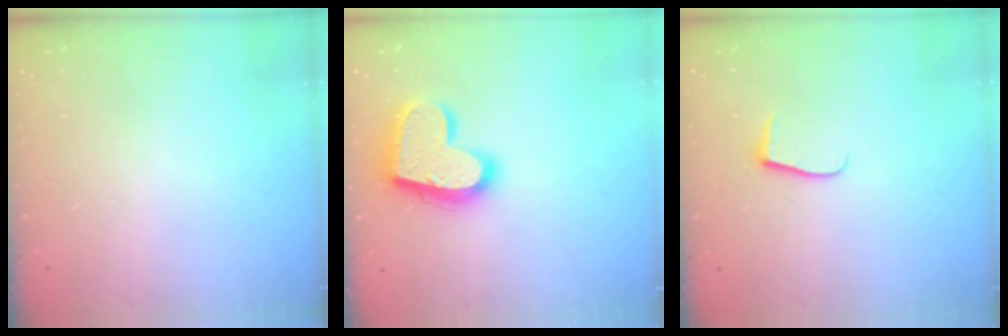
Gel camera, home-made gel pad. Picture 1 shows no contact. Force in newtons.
{"total": 19.0, "press": 18.9, "slide": 1.6}
{"total": 5.5, "press": 5.5, "slide": 0.5}